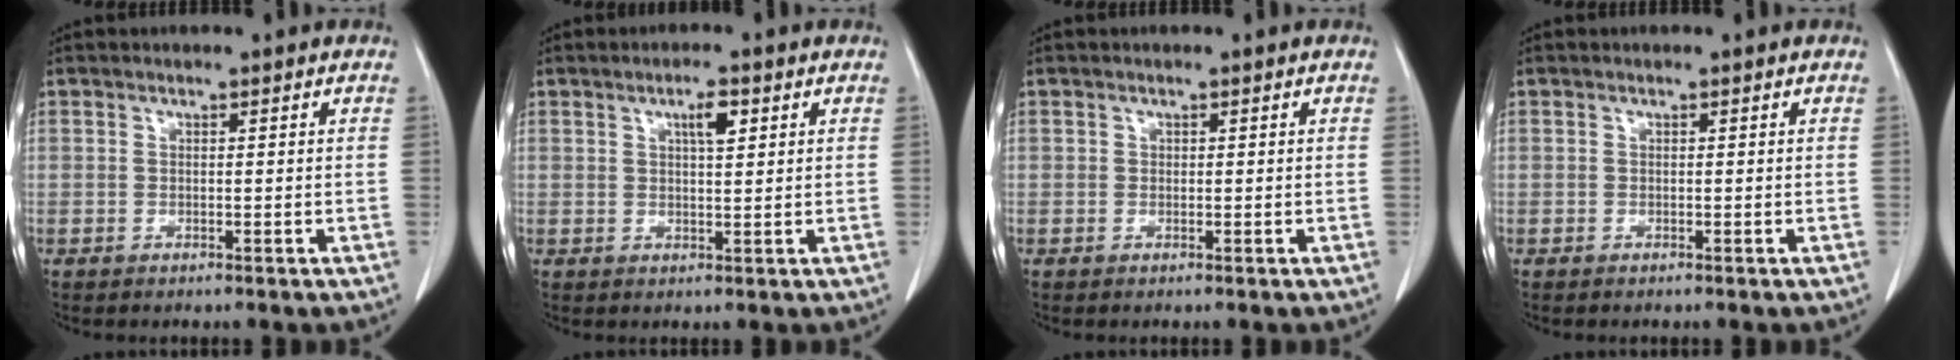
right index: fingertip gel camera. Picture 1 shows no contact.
{"total": 3.1, "force": [1.4, 0.6, 2.7], "torque": [-0.046, 0.000, 0.022]}
{"total": 0.0}
{"total": 0.0}